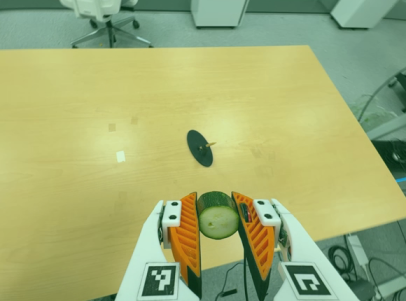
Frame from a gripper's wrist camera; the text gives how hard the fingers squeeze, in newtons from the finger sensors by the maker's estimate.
{"total": 11.1, "left": 10.6, "right": 11.6}